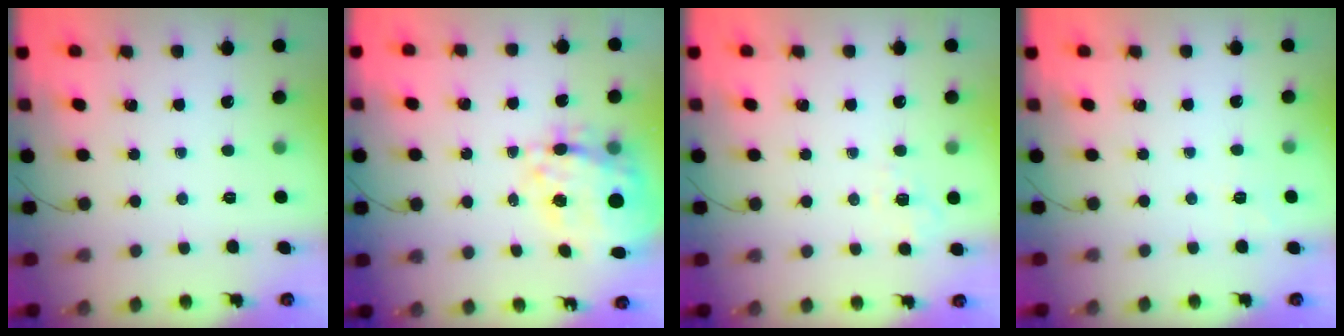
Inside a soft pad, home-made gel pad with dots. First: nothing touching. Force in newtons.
{"total": 13.4, "press": 12.6, "slide": 4.6}
{"total": 2.4, "press": 1.7, "slide": 1.7}
{"total": 3.4, "press": 2.9, "slide": 1.7}